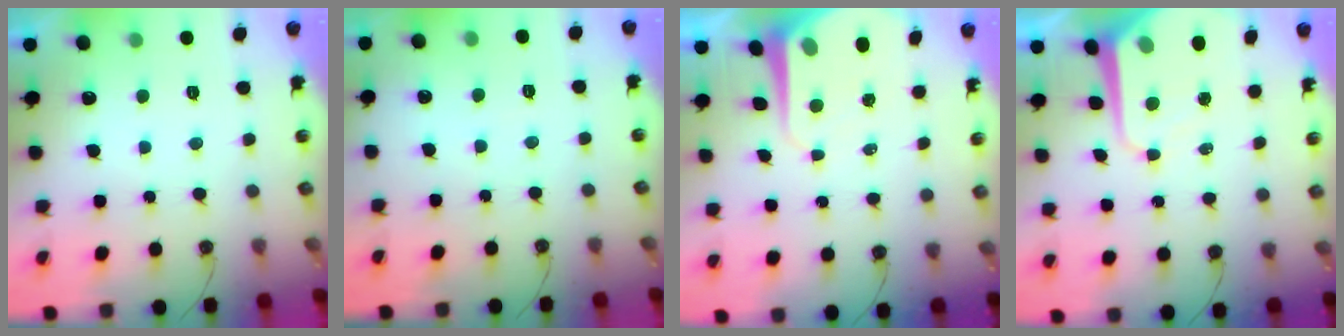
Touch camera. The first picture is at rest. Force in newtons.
{"total": 3.0, "press": 2.9, "slide": 0.4}
{"total": 7.8, "press": 7.7, "slide": 0.7}
{"total": 10.2, "press": 10.2, "slide": 1.0}